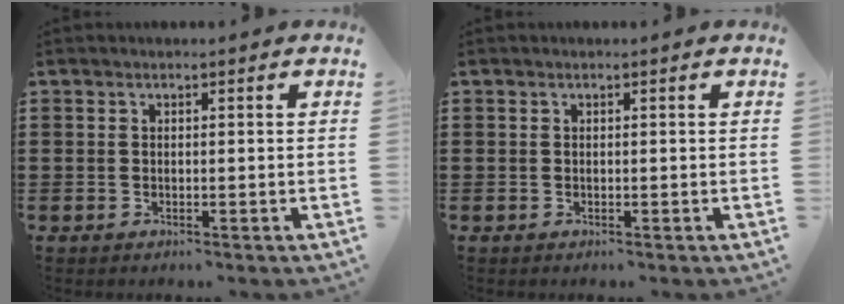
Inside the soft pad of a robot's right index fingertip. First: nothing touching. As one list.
[{"total": 0.0}]